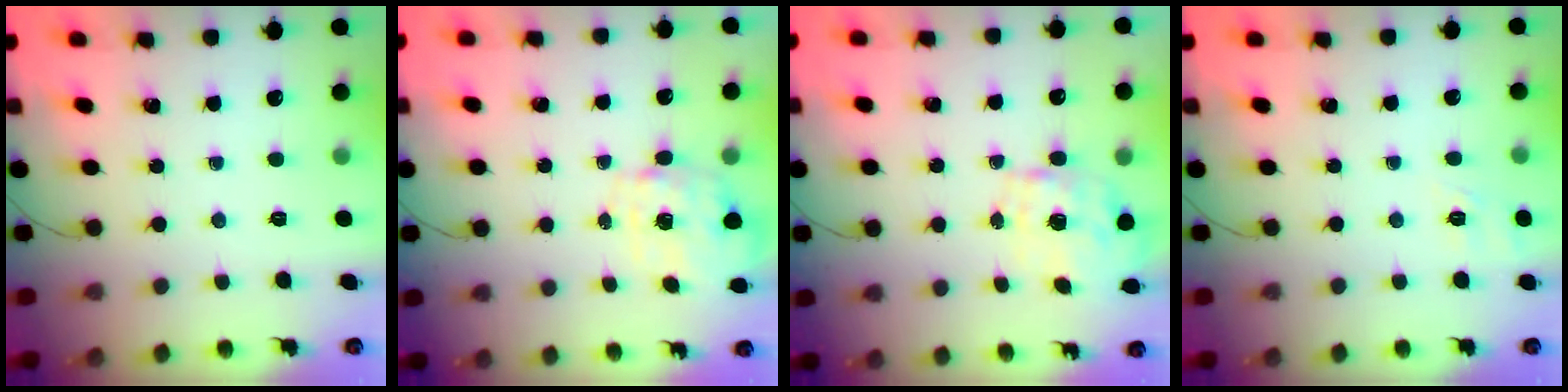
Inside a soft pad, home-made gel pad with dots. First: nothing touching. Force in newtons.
{"total": 2.8, "press": 2.6, "slide": 0.9}
{"total": 1.6, "press": 1.5, "slide": 0.6}
{"total": 1.8, "press": 1.0, "slide": 1.5}